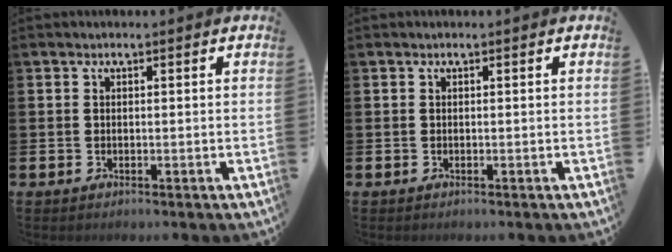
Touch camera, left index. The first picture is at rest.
{"total": 0.0}